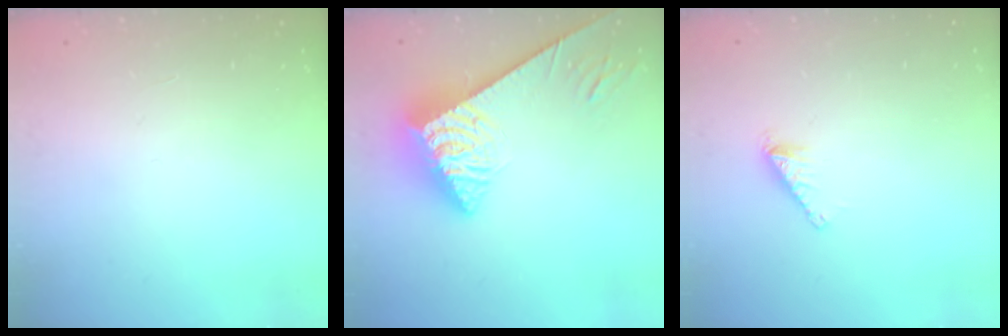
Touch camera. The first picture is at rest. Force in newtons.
{"total": 6.2, "press": 6.1, "slide": 0.9}
{"total": 2.1, "press": 2.0, "slide": 0.3}